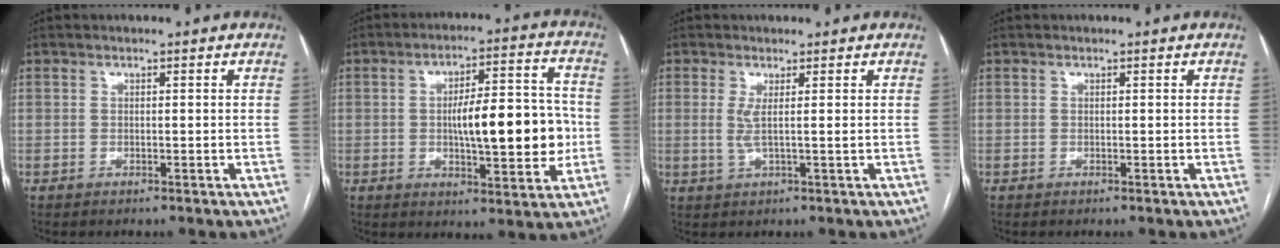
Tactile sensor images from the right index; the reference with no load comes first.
{"total": 13.9, "force": [-0.9, 4.0, 13.3], "torque": [-0.201, 0.023, -0.007]}
{"total": 2.6, "force": [0.4, -0.2, 2.5], "torque": [-0.061, -0.004, 0.011]}
{"total": 0.0}